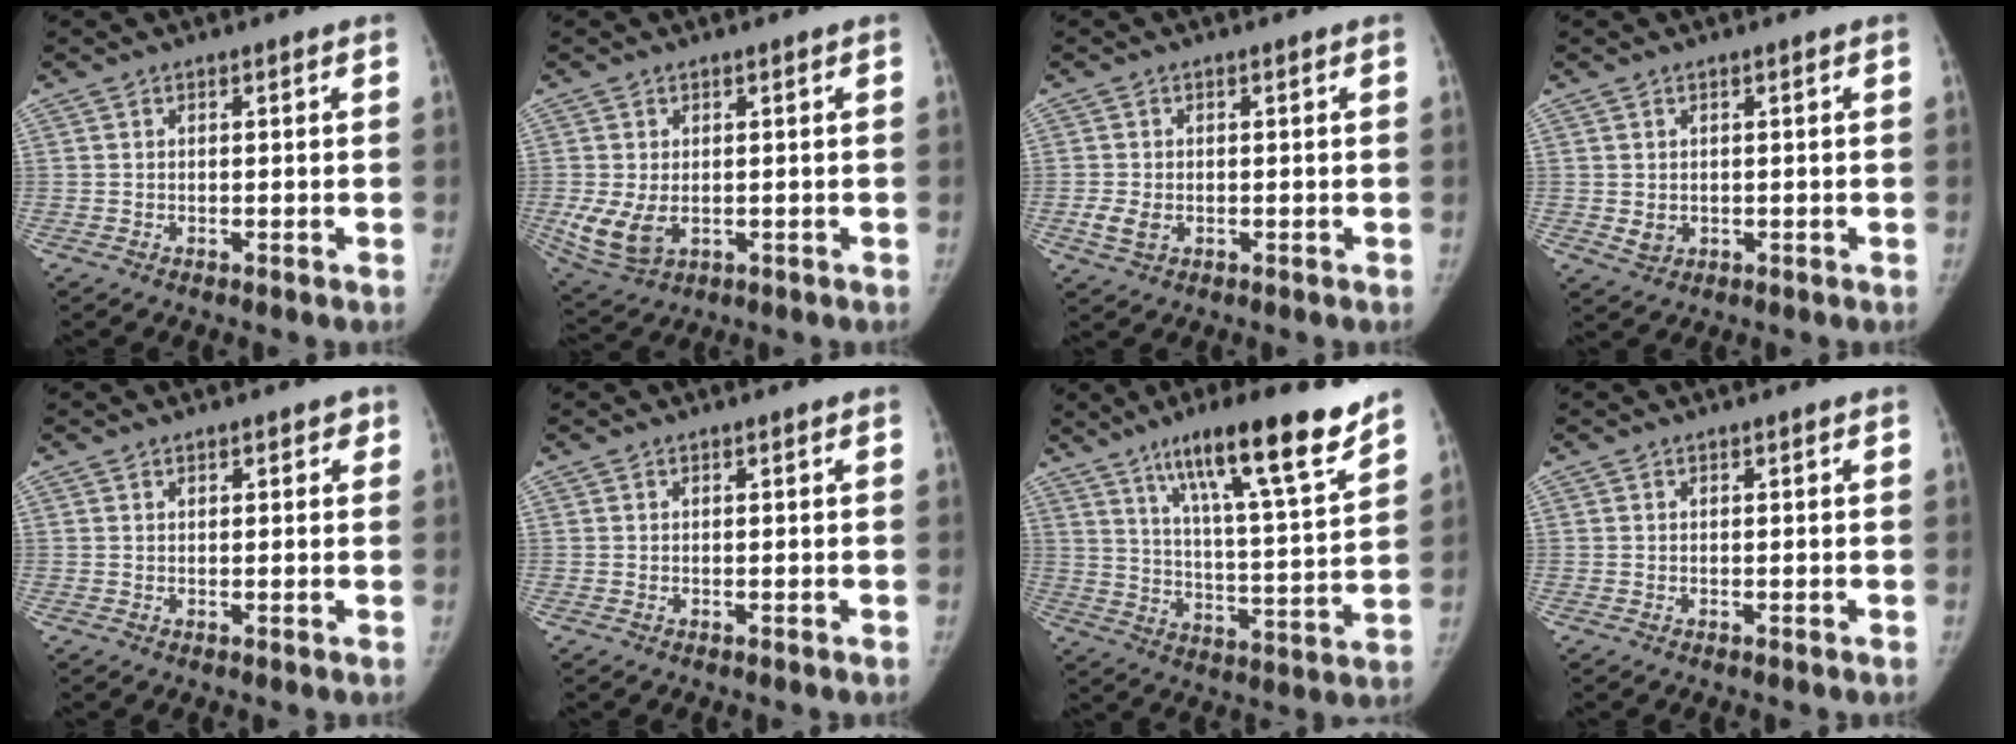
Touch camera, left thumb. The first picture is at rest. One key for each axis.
{"total": 7.2, "fx": -0.9, "fy": 4.8, "fz": 5.3, "tx": -0.113, "ty": -0.015, "tz": -0.002}
{"total": 3.1, "fx": -0.6, "fy": 2.2, "fz": 2.1, "tx": -0.046, "ty": -0.003, "tz": -0.009}
{"total": 2.2, "fx": 0.1, "fy": 1.8, "fz": 1.2, "tx": -0.018, "ty": -0.003, "tz": 0.010}
{"total": 1.8, "fx": 1.1, "fy": 1.0, "fz": 0.9, "tx": 0.006, "ty": -0.003, "tz": 0.011}
{"total": 0.0}
{"total": 19.9, "fx": 13.3, "fy": 2.7, "fz": 14.6, "tx": -0.208, "ty": -0.063, "tz": 0.214}
{"total": 0.0}